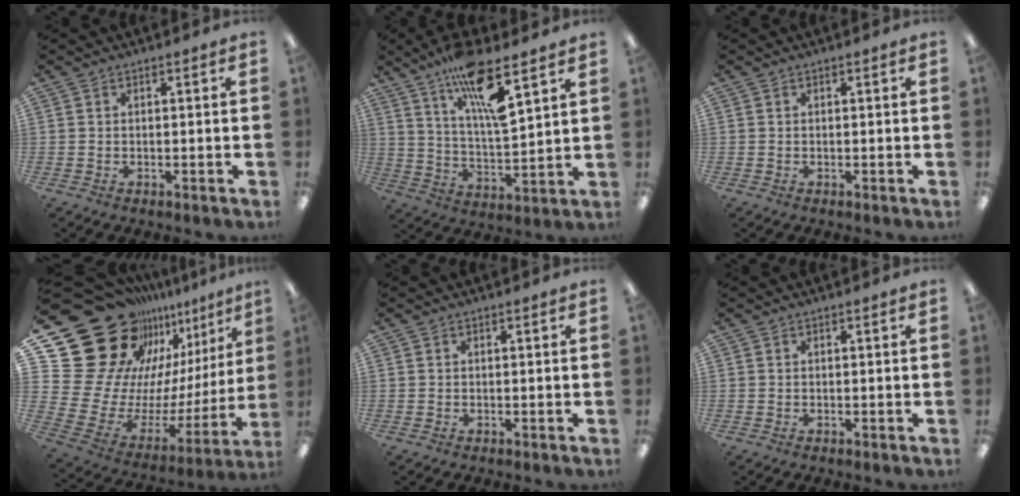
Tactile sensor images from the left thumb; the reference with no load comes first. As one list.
[{"total": 15.2, "force": [9.9, 3.6, 10.9], "torque": [-0.189, -0.050, 0.164]}, {"total": 0.0}, {"total": 28.8, "force": [18.1, 18.0, 13.5], "torque": [-0.216, -0.165, 0.380]}, {"total": 0.0}, {"total": 0.0}]